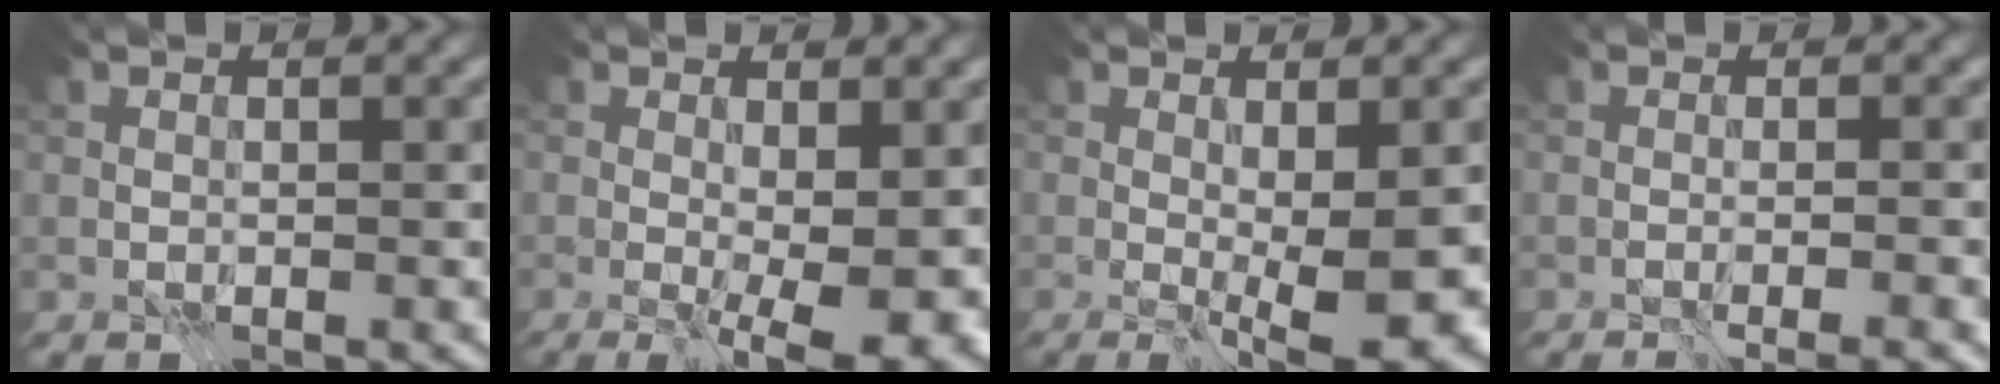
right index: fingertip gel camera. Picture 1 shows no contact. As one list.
[{"total": 6.7, "force": [-0.9, 2.1, 6.3], "torque": [-0.089, -0.010, -0.010]}, {"total": 6.5, "force": [-1.2, 1.3, 6.3], "torque": [-0.100, -0.014, -0.017]}, {"total": 2.4, "force": [-1.4, 0.0, 2.0], "torque": [-0.024, -0.009, -0.020]}]